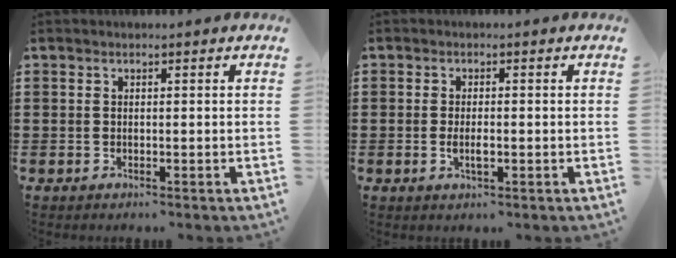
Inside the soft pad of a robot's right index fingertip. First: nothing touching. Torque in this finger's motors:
{"motor_torque": [0.62, 1.51, 0.06, 0.02]}